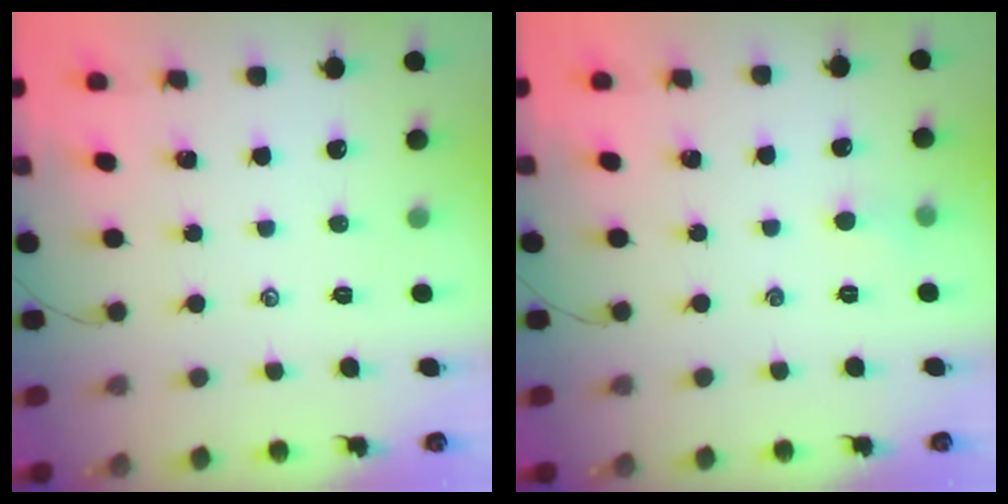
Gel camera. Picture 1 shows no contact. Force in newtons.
{"total": 3.6, "press": 3.4, "slide": 1.2}